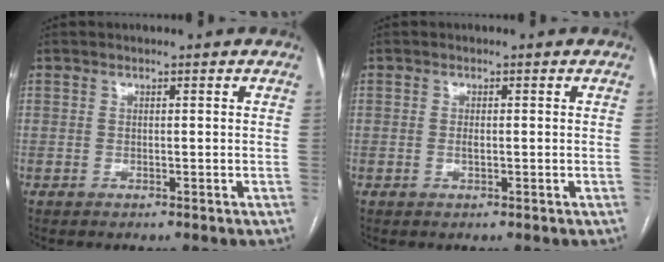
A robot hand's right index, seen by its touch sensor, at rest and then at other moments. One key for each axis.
{"total": 0.8, "fx": 0.0, "fy": 0.2, "fz": 0.8, "tx": -0.019, "ty": 0.000, "tz": 0.003}